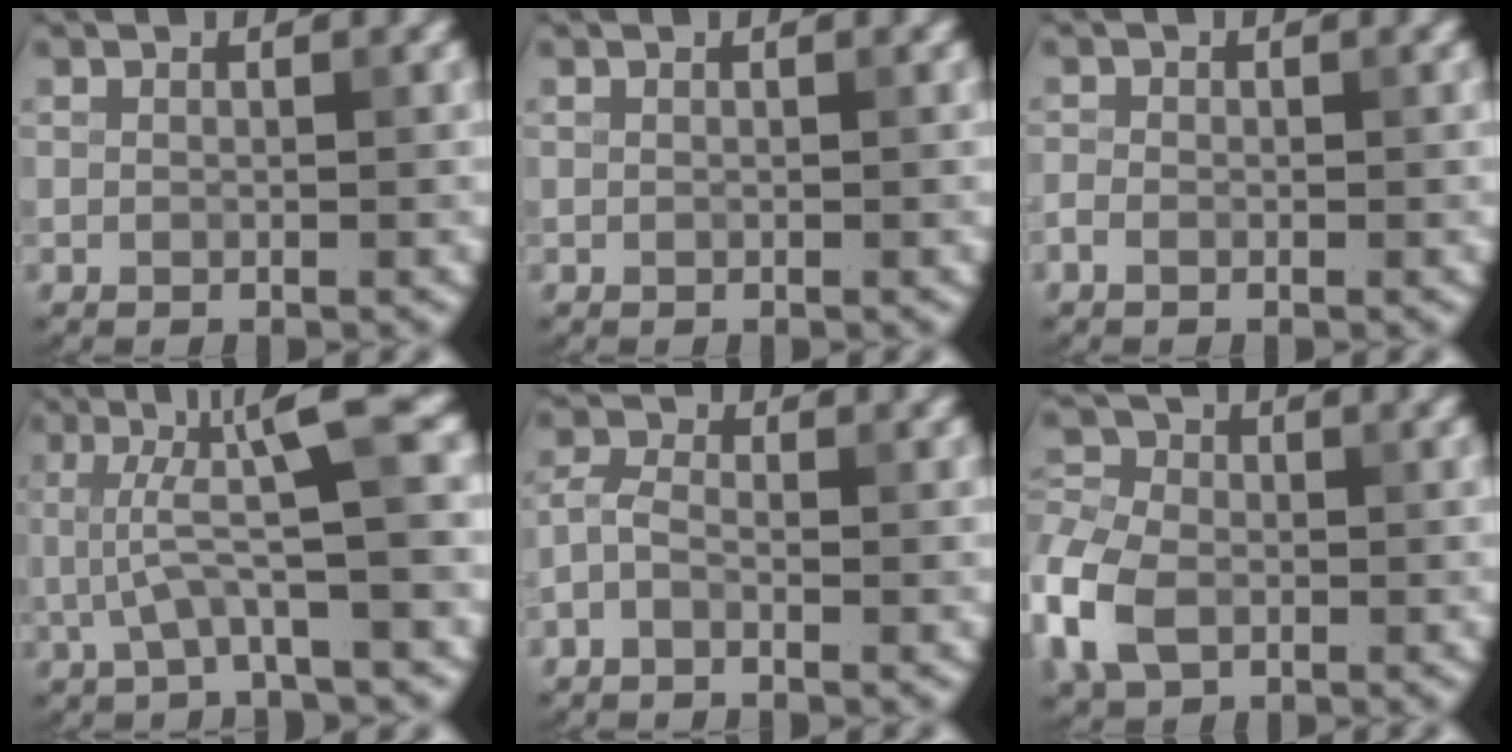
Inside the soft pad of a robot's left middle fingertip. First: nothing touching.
{"total": 0.0}
{"total": 0.9, "force": [-0.5, 0.6, 0.5], "torque": [-0.010, 0.001, -0.013]}
{"total": 5.5, "force": [0.8, 0.6, 5.4], "torque": [-0.105, 0.006, 0.014]}
{"total": 1.8, "force": [-1.0, 0.9, 1.2], "torque": [-0.029, 0.003, -0.029]}
{"total": 6.9, "force": [-1.9, 5.0, 4.3], "torque": [-0.109, -0.001, -0.051]}